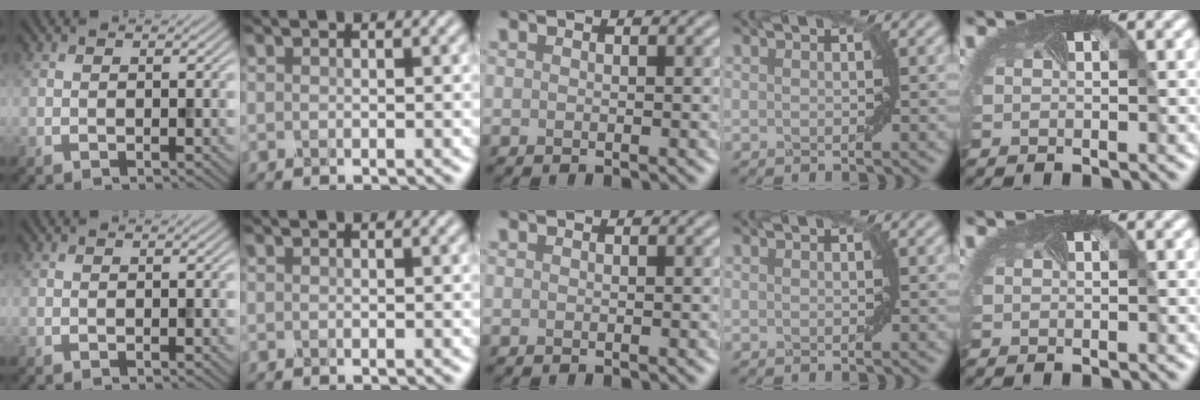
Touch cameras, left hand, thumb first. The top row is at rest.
{}